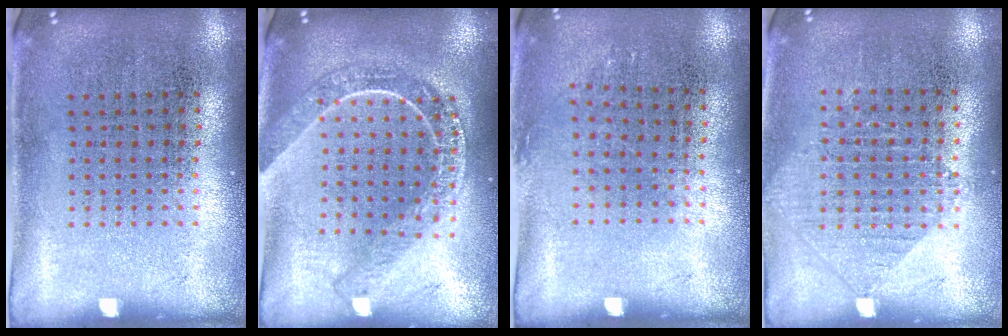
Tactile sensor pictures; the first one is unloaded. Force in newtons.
{"total": 2.2, "press": 1.9, "slide": 1.1}
{"total": 0.9, "press": 0.6, "slide": 0.6}
{"total": 0.9, "press": 0.9, "slide": 0.2}